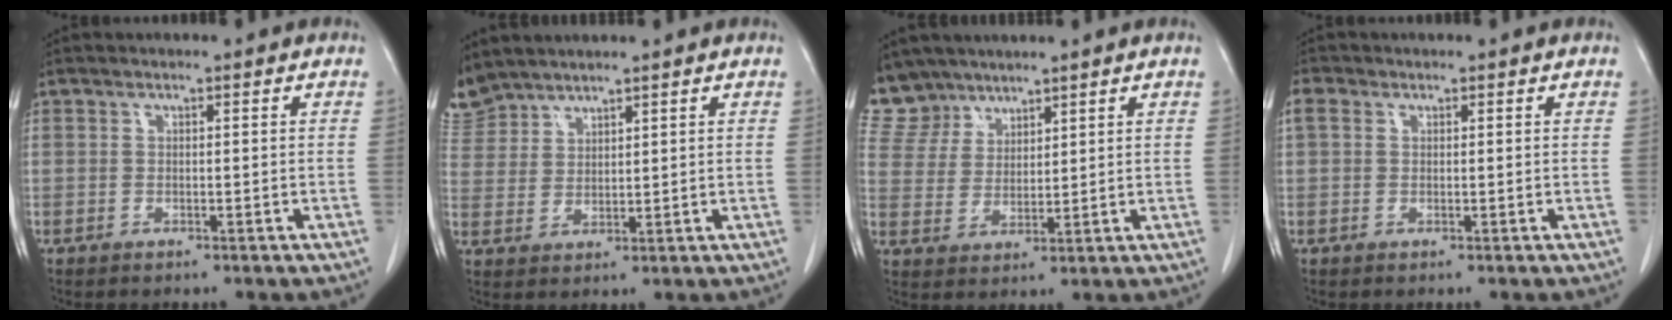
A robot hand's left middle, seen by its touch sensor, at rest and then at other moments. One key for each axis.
{"total": 6.0, "fx": 5.7, "fy": 1.9, "fz": 0.1, "tx": -0.010, "ty": 0.011, "tz": 0.123}
{"total": 6.9, "fx": 6.0, "fy": 3.3, "fz": -0.1, "tx": 0.002, "ty": 0.005, "tz": 0.130}
{"total": 1.8, "fx": 0.7, "fy": 1.4, "fz": 0.8, "tx": -0.020, "ty": 0.013, "tz": 0.013}